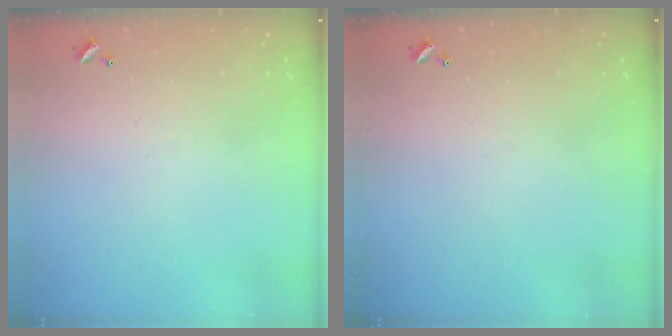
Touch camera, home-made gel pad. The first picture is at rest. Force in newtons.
{"total": 0.0}